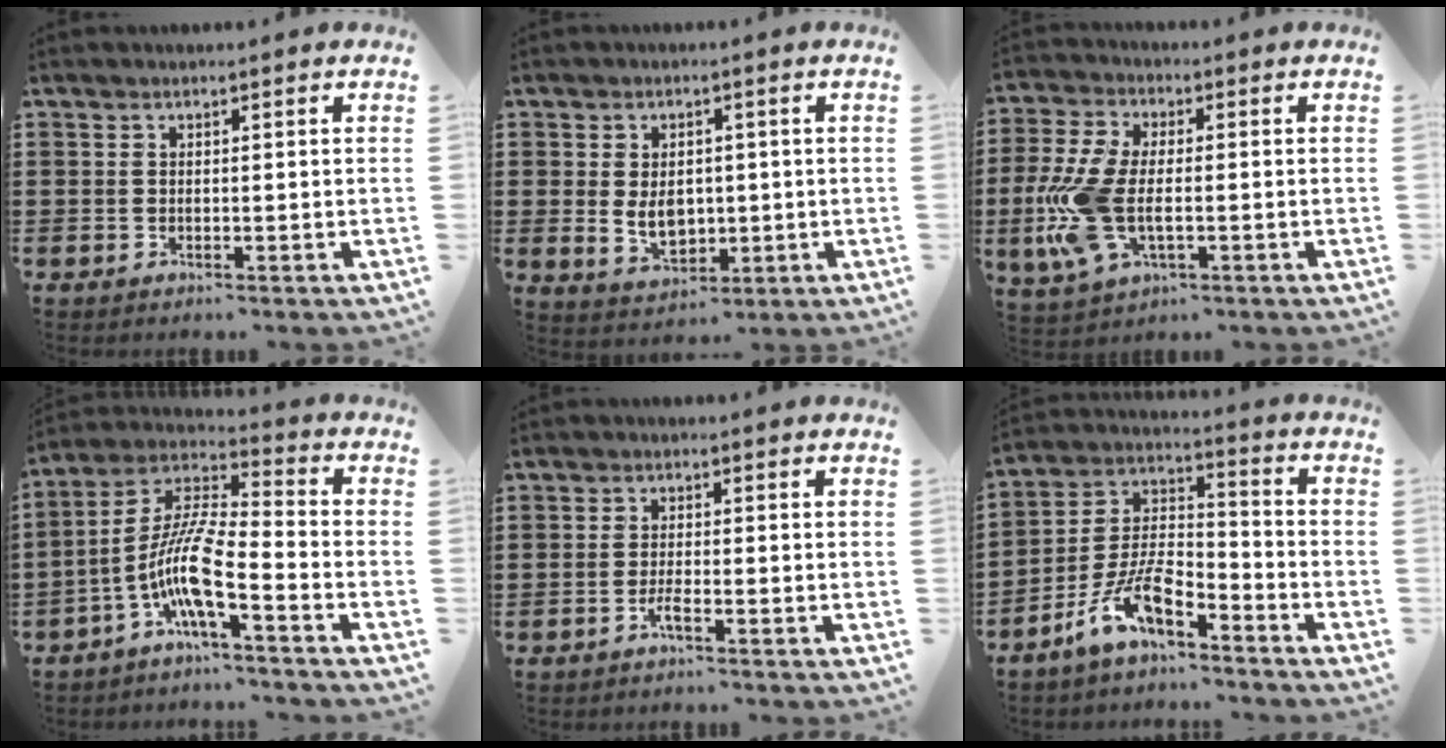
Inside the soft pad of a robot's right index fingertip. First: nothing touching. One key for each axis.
{"total": 5.1, "fx": -0.1, "fy": 3.7, "fz": 3.5, "tx": -0.049, "ty": -0.001, "tz": -0.005}
{"total": 10.5, "fx": -1.7, "fy": 5.3, "fz": 8.8, "tx": -0.220, "ty": -0.017, "tz": -0.034}
{"total": 10.0, "fx": -5.0, "fy": 1.7, "fz": 8.5, "tx": -0.197, "ty": -0.020, "tz": -0.103}
{"total": 2.0, "fx": -1.2, "fy": 0.2, "fz": 1.5, "tx": -0.035, "ty": -0.005, "tz": -0.024}
{"total": 9.5, "fx": -6.8, "fy": 3.4, "fz": 5.6, "tx": -0.127, "ty": 0.001, "tz": -0.135}